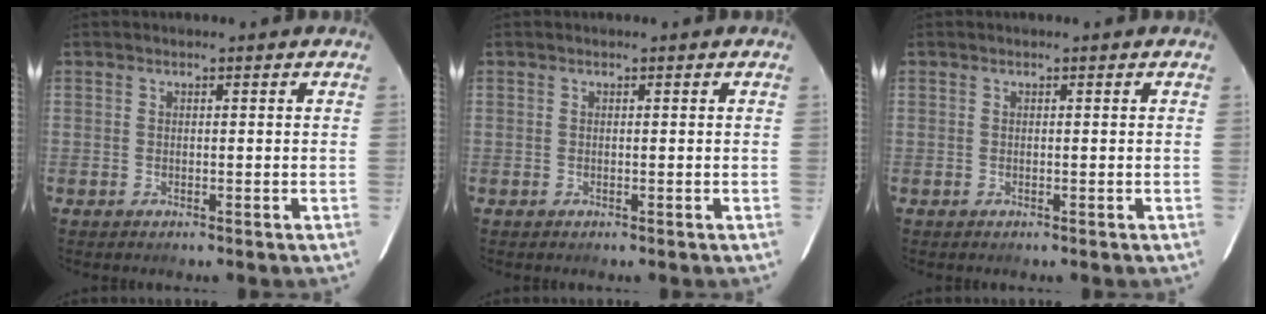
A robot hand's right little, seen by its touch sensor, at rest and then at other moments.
{"total": 0.0}
{"total": 0.0}